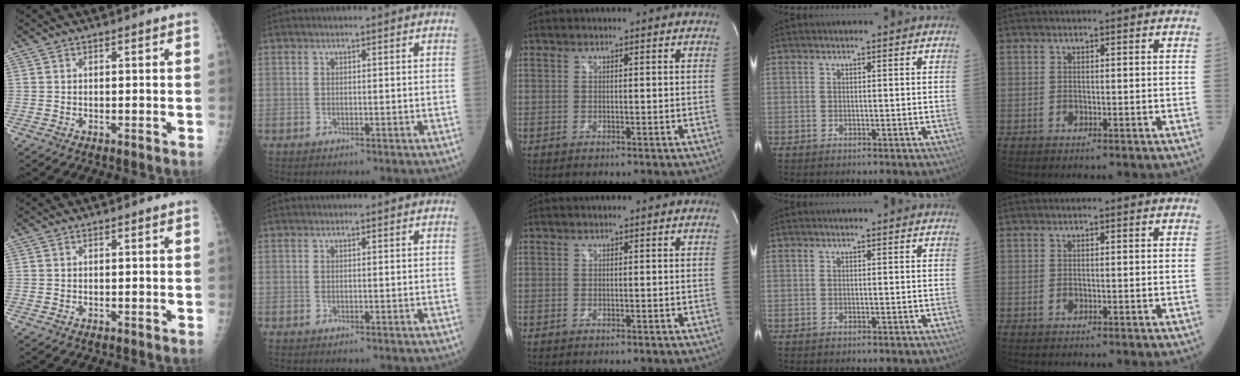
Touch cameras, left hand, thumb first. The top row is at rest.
{}